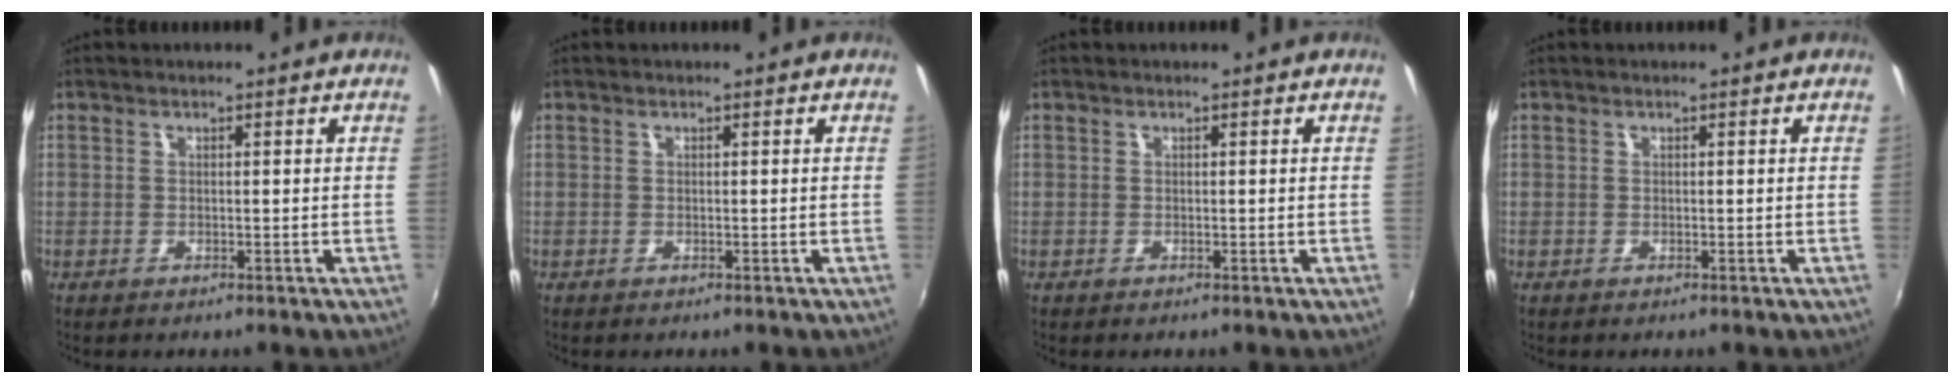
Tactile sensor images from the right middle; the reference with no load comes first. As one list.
[{"total": 0.0}, {"total": 0.0}, {"total": 0.0}]